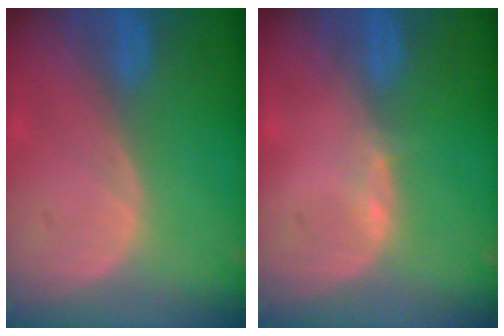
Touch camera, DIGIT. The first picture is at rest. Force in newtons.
{"total": 1.0, "press": 0.8, "slide": 0.5}